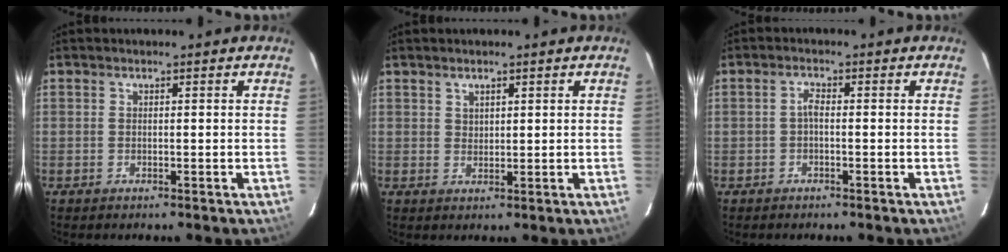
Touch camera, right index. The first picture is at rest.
{"total": 1.9, "force": [1.3, 1.1, 0.7], "torque": [-0.006, 0.003, 0.025]}
{"total": 1.4, "force": [-0.5, 0.5, 1.3], "torque": [-0.025, 0.007, -0.011]}